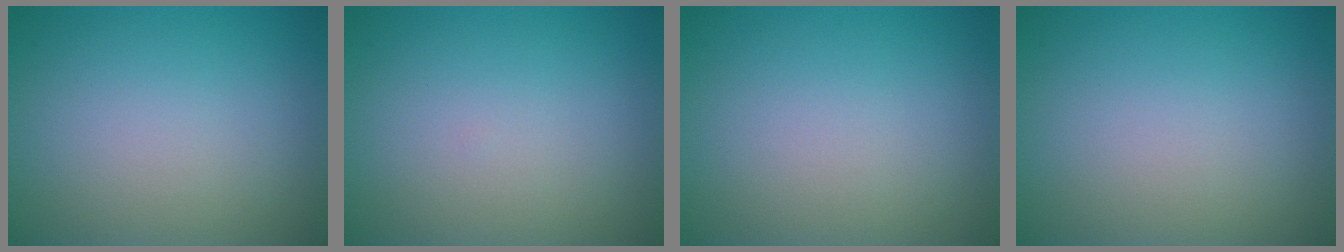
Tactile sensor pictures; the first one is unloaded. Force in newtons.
{"total": 0.0}
{"total": 0.0}
{"total": 0.0}